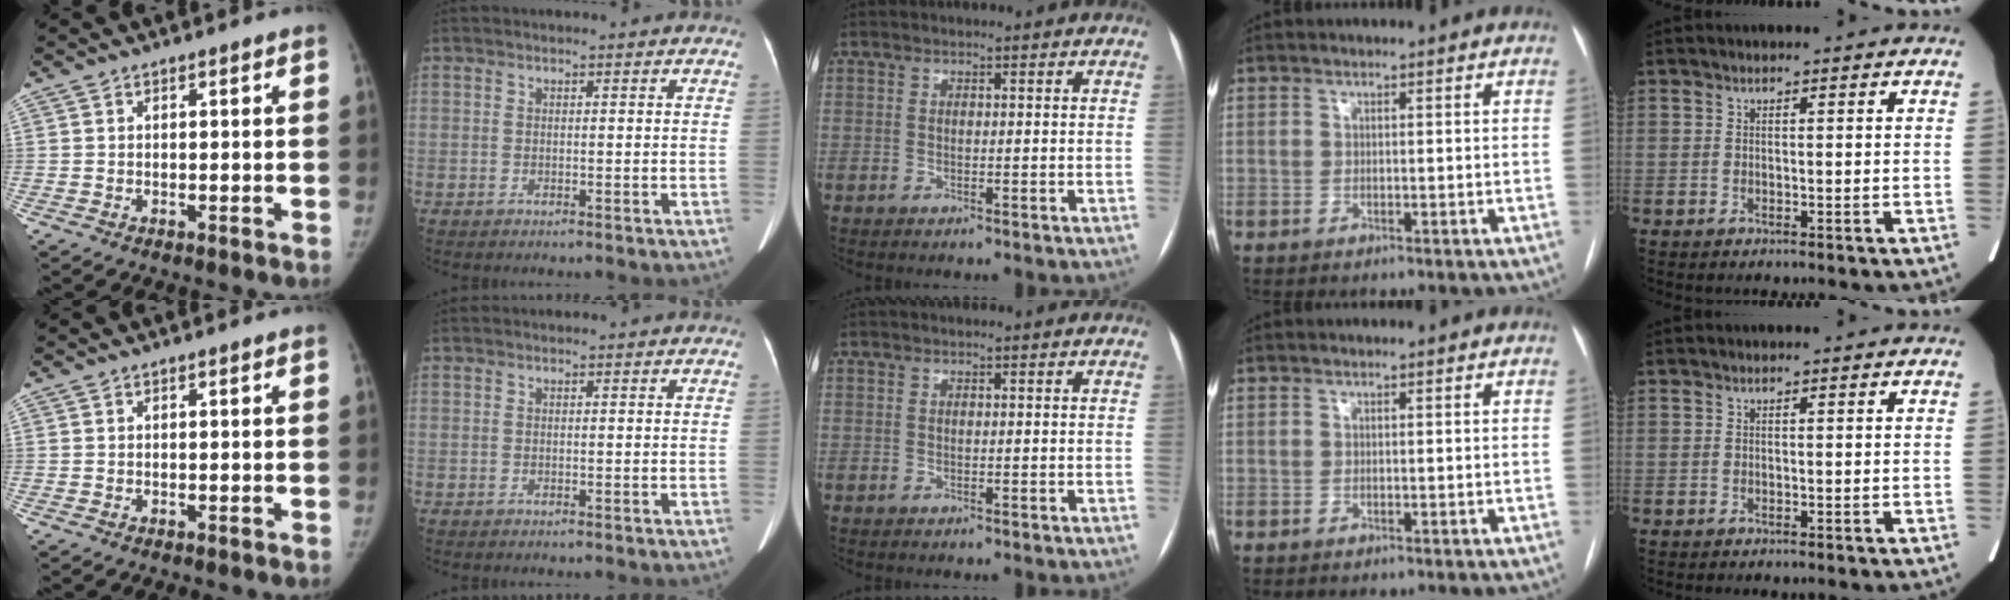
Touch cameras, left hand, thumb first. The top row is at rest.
{}